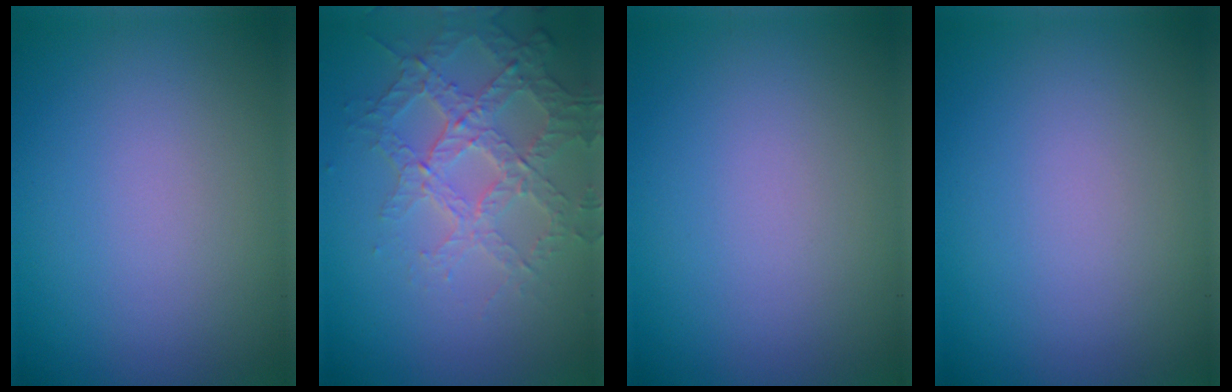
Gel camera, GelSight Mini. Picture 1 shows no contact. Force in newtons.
{"total": 3.7, "press": 3.5, "slide": 1.2}
{"total": 0.0}
{"total": 0.0}